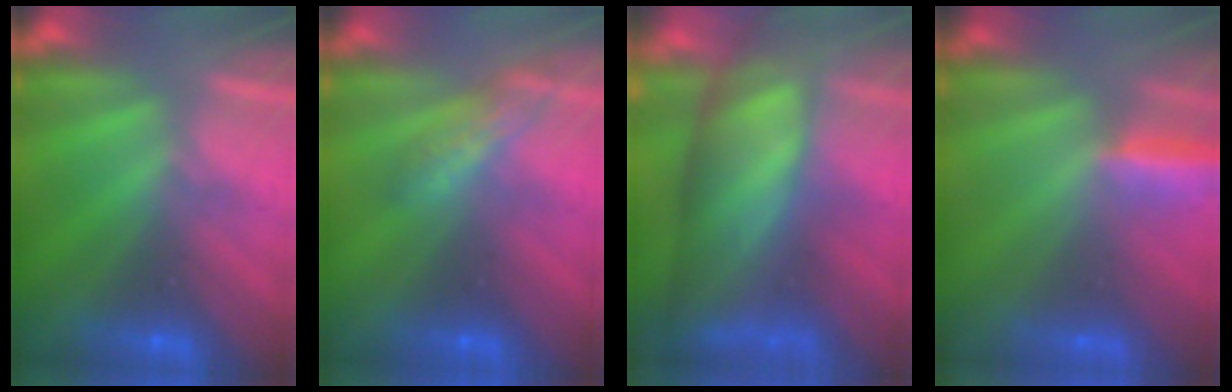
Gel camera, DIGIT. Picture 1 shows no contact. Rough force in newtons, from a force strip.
{"total": 2.7}
{"total": 11.2}
{"total": 2.9}